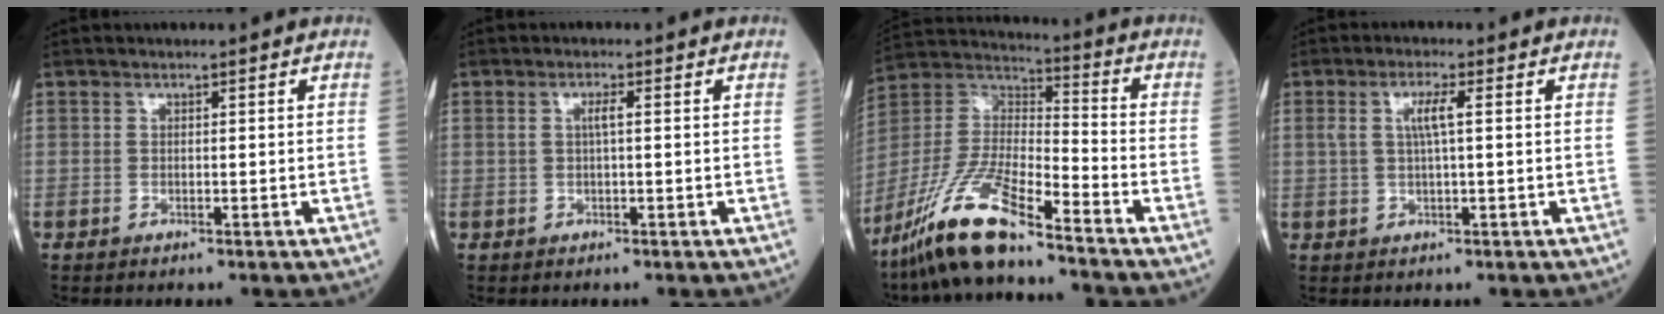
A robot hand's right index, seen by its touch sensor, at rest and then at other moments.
{"total": 1.5, "force": [0.3, 0.1, 1.5], "torque": [-0.030, 0.003, 0.003]}
{"total": 14.7, "force": [-10.9, 1.7, 9.7], "torque": [-0.208, -0.013, -0.206]}
{"total": 3.4, "force": [0.7, 0.2, 3.3], "torque": [-0.068, 0.006, 0.014]}